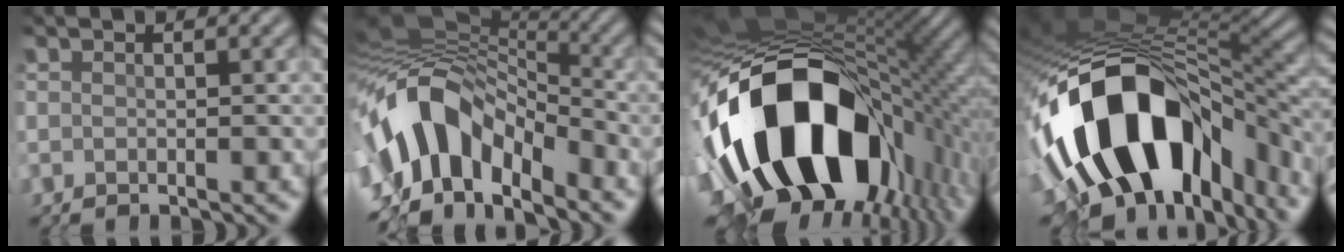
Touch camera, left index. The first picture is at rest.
{"total": 11.2, "force": [-4.7, 6.7, 7.7], "torque": [-0.130, 0.022, -0.094]}
{"total": 20.1, "force": [-4.3, 12.2, 15.4], "torque": [-0.291, -0.023, -0.061]}
{"total": 15.8, "force": [-4.9, 9.0, 12.0], "torque": [-0.211, 0.003, -0.075]}